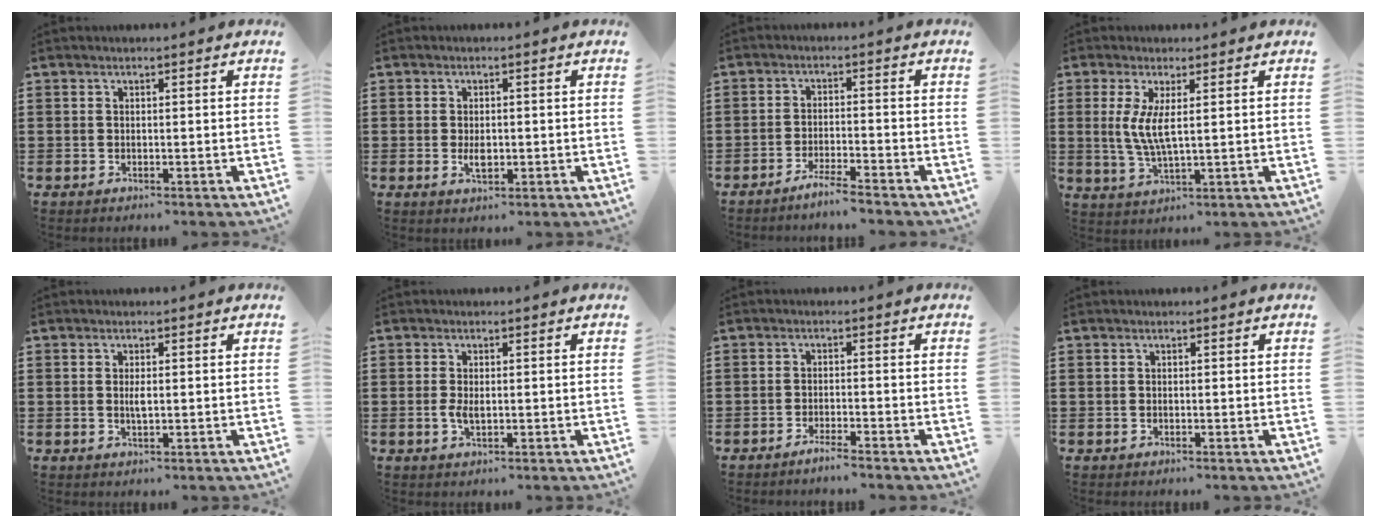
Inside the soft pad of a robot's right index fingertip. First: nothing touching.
{"total": 2.4, "force": [-0.3, 1.2, 2.1], "torque": [-0.040, 0.001, -0.006]}
{"total": 3.4, "force": [-3.2, -0.4, 1.2], "torque": [-0.027, -0.002, -0.064]}
{"total": 5.0, "force": [0.9, 1.0, 4.8], "torque": [-0.103, -0.006, 0.013]}
{"total": 2.0, "force": [0.0, 0.6, 1.9], "torque": [-0.037, 0.001, -0.001]}
{"total": 2.3, "force": [-0.2, 1.1, 2.0], "torque": [-0.046, 0.000, -0.007]}
{"total": 2.1, "force": [-1.8, -0.1, 0.9], "torque": [-0.016, 0.001, -0.034]}
{"total": 0.0}